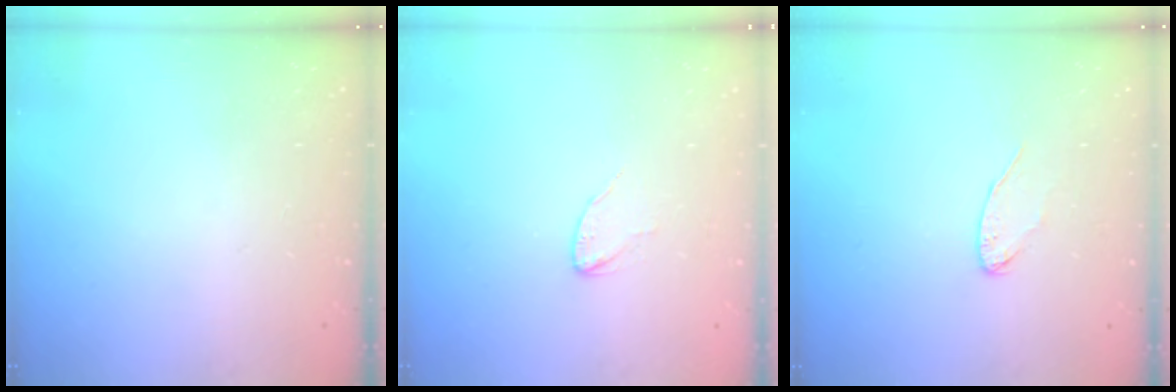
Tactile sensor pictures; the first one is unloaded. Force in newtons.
{"total": 2.3, "press": 2.3, "slide": 0.2}
{"total": 4.7, "press": 4.7, "slide": 0.4}